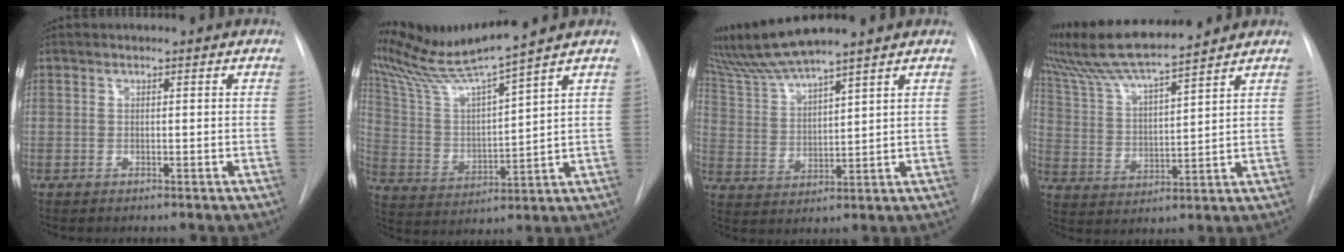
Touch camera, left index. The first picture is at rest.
{"total": 11.2, "force": [10.2, -2.8, 3.6], "torque": [-0.081, -0.012, 0.208]}
{"total": 8.3, "force": [7.6, -1.1, 2.9], "torque": [-0.072, 0.005, 0.158]}
{"total": 13.7, "force": [12.3, 0.1, 6.1], "torque": [-0.120, 0.012, 0.224]}